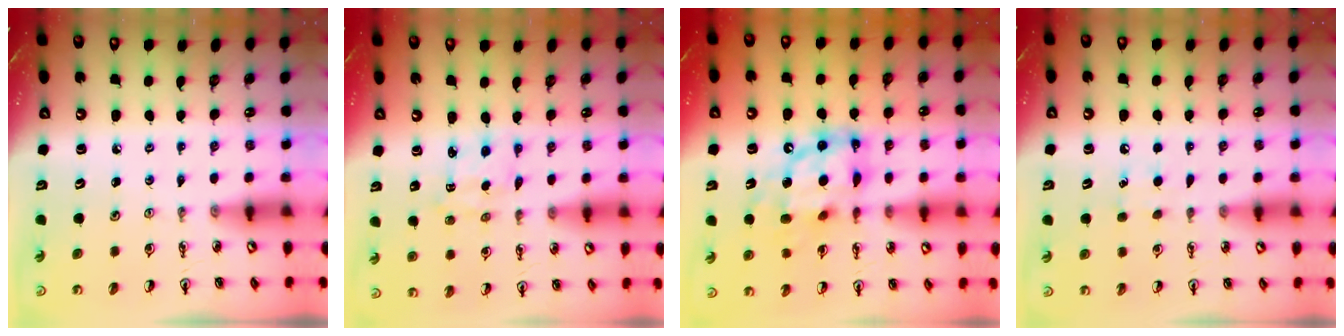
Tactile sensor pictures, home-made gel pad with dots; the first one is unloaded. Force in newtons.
{"total": 2.3, "press": 2.3, "slide": 0.4}
{"total": 13.0, "press": 12.9, "slide": 1.4}
{"total": 6.5, "press": 6.4, "slide": 0.9}